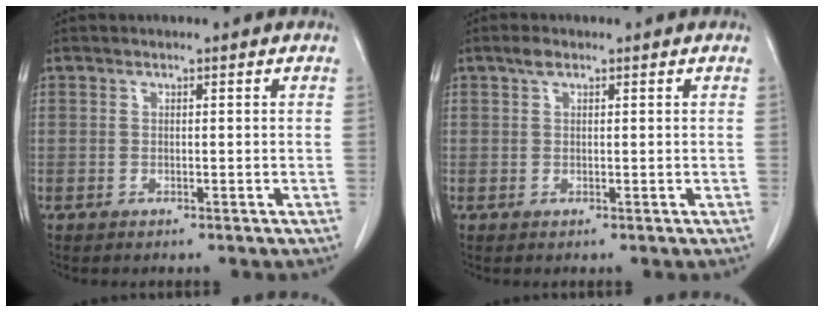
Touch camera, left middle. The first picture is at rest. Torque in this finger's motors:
{"motor_torque": [-0.03, 0.12, -0.19, -0.02]}